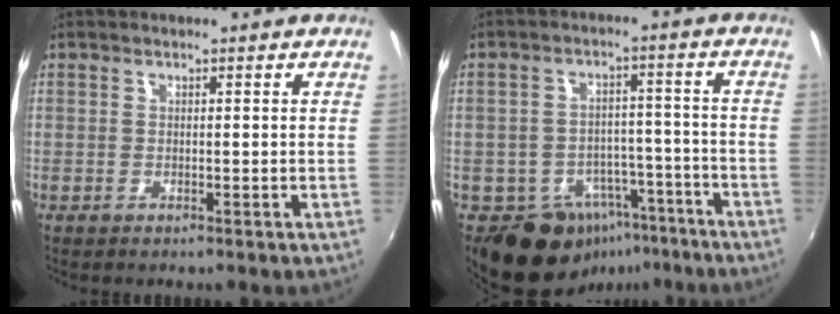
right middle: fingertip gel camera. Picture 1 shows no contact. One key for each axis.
{"total": 11.4, "fx": -7.3, "fy": 7.9, "fz": 3.8, "tx": -0.068, "ty": 0.025, "tz": -0.081}